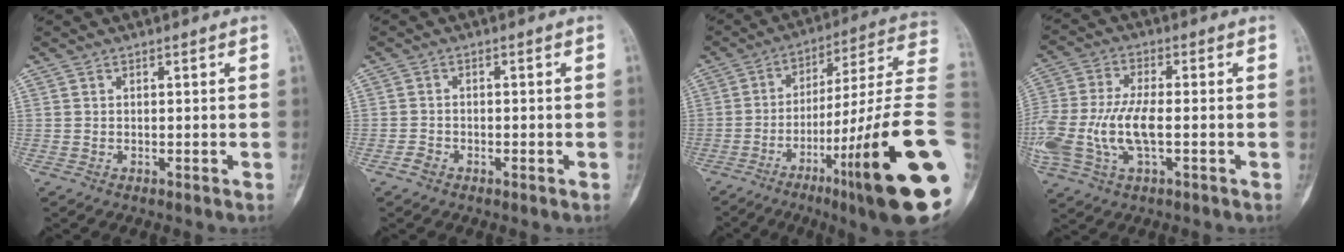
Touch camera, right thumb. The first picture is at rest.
{"total": 1.5, "force": [-1.0, 1.0, 0.4], "torque": [-0.007, 0.003, -0.024]}
{"total": 27.3, "force": [-7.6, 2.9, 26.1], "torque": [-0.338, 0.031, -0.114]}
{"total": 14.6, "force": [-2.6, 6.6, 12.8], "torque": [-0.301, 0.009, -0.047]}